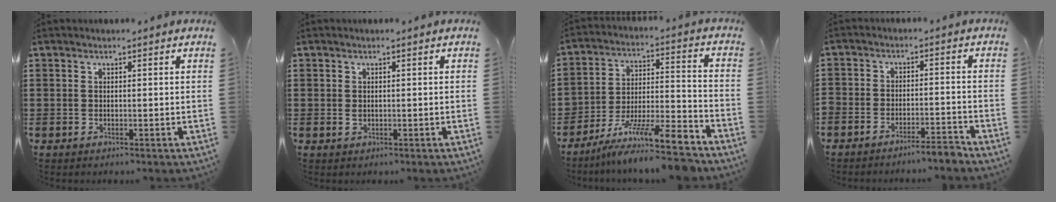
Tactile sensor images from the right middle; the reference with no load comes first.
{"total": 0.6, "force": [0.1, 0.5, 0.4], "torque": [-0.010, 0.003, 0.002]}
{"total": 10.3, "force": [-8.9, 0.8, 5.2], "torque": [-0.078, 0.010, -0.172]}
{"total": 4.0, "force": [-4.0, -0.1, 0.2], "torque": [-0.006, 0.001, -0.083]}